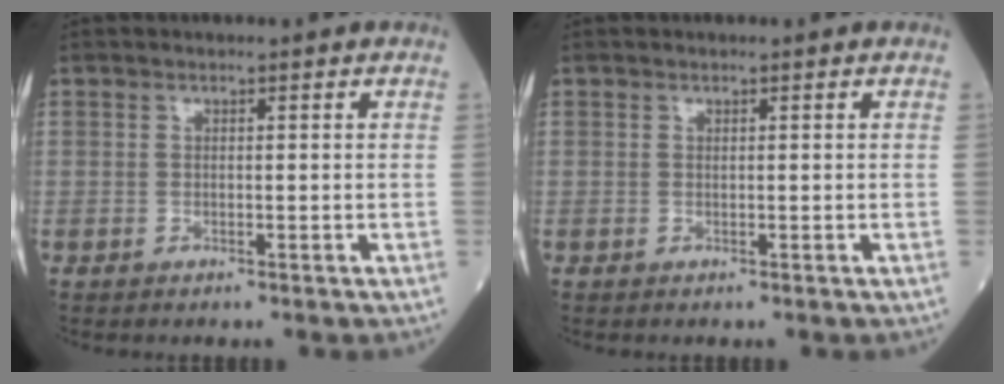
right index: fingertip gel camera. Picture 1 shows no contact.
{"total": 0.0}